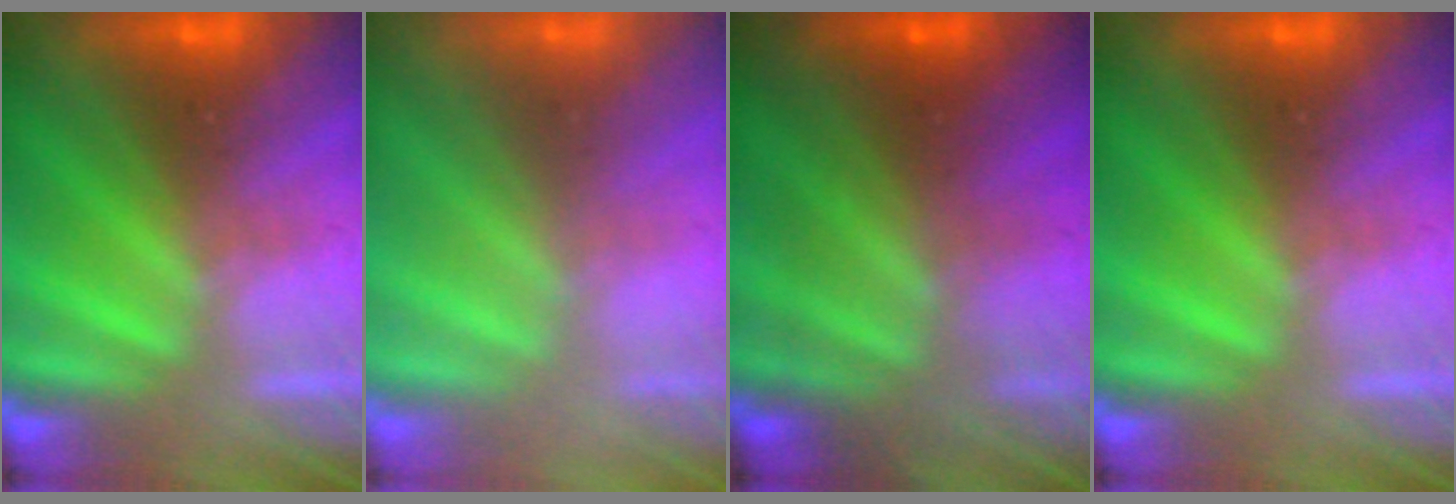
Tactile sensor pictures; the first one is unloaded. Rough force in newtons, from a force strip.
{"total": 2.6}
{"total": 6.9}
{"total": 0.0}